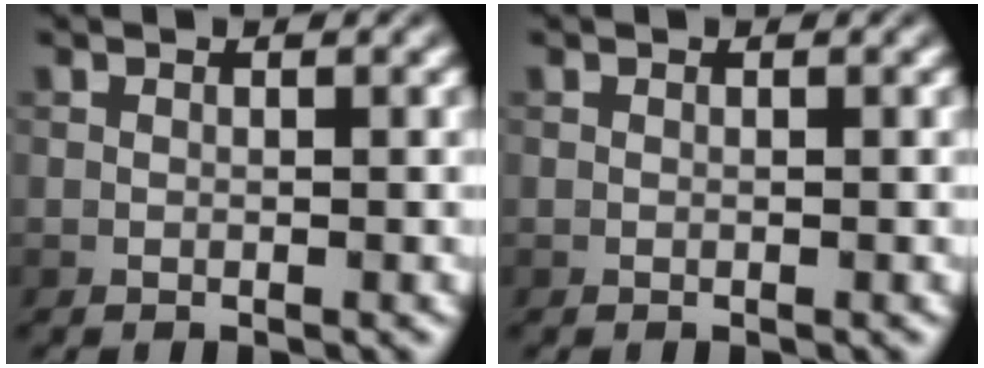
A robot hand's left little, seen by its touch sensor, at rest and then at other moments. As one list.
[{"total": 0.0}]